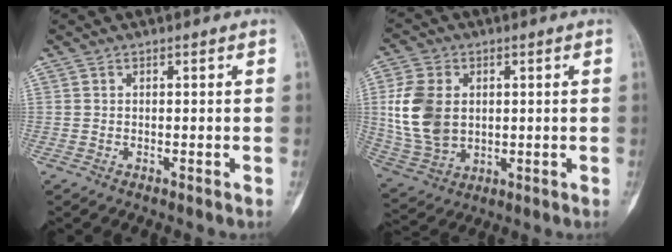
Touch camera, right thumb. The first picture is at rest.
{"total": 12.8, "force": [1.6, 9.1, 8.8], "torque": [-0.172, -0.006, 0.042]}